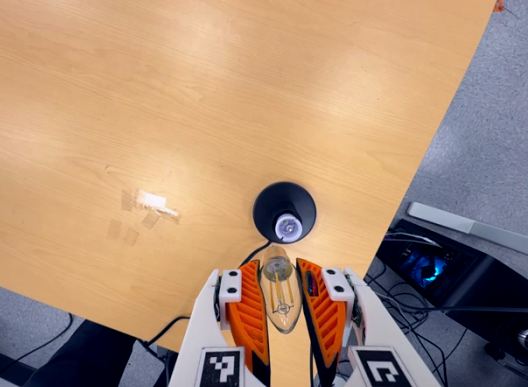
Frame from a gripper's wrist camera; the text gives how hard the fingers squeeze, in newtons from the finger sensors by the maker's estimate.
{"total": 19.7, "left": 21.3, "right": 18.1}